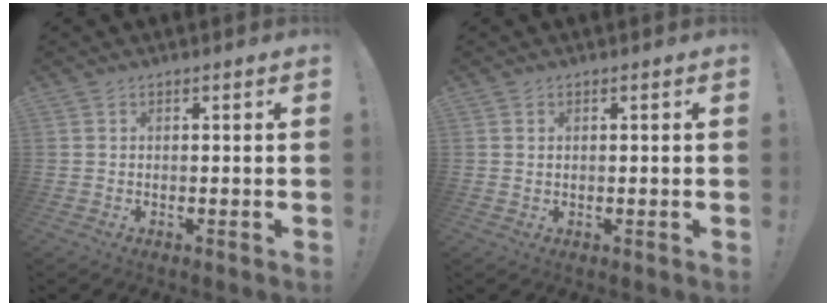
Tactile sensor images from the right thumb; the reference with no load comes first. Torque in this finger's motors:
{"motor_torque": [0.03, -0.35, -0.34, 0.26, 0.06]}